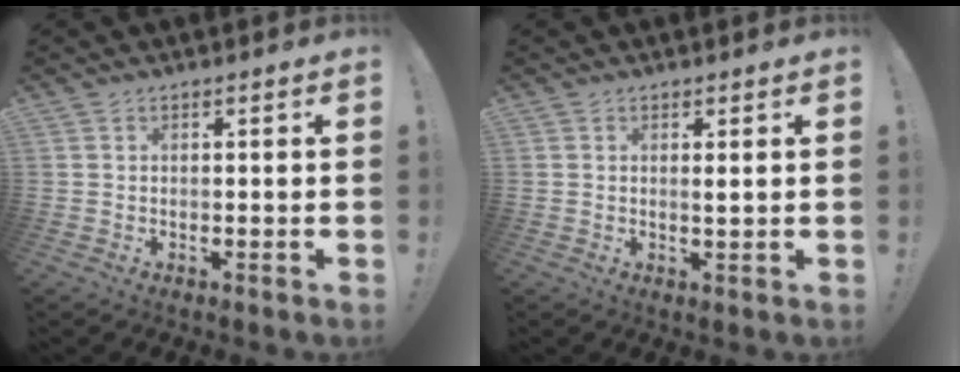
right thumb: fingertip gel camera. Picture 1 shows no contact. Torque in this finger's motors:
{"motor_torque": [-0.06, 0.15, 0.04, 0.07, 0.01]}